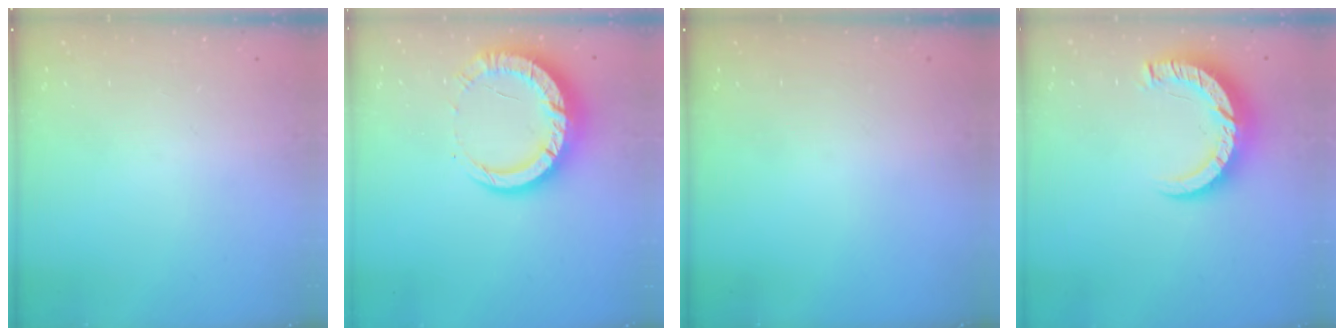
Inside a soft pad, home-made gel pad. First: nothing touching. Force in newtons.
{"total": 14.0, "press": 13.9, "slide": 1.4}
{"total": 0.0}
{"total": 10.0, "press": 9.9, "slide": 1.0}